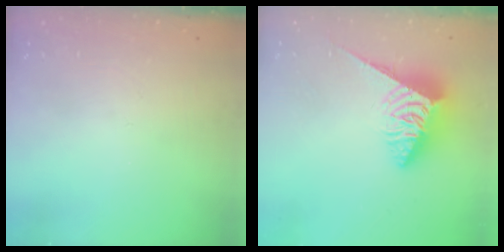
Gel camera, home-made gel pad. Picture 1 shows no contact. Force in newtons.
{"total": 6.8, "press": 6.8, "slide": 0.4}